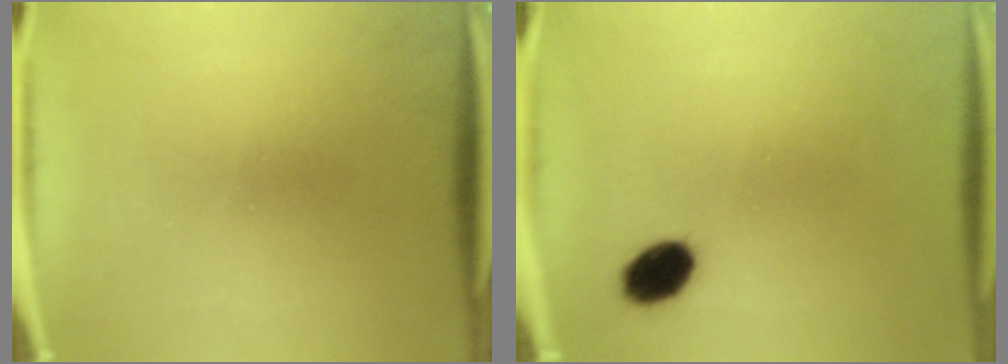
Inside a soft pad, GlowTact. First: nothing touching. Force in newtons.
{"total": 6.2}